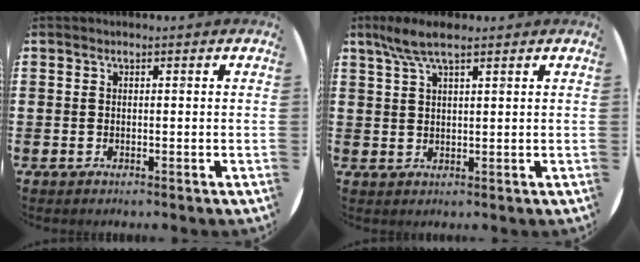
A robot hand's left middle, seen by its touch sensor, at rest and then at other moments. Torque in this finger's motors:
{"motor_torque": [0.92, -0.84, 0.16, 0.16]}